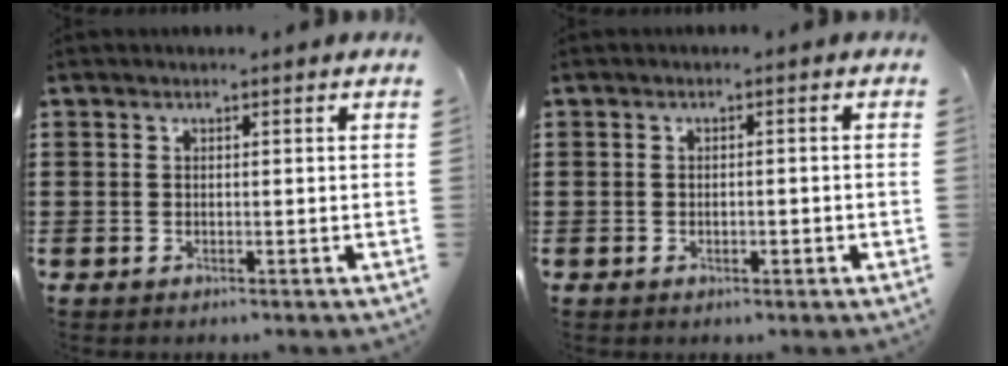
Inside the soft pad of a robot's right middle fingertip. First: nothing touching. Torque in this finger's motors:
{"motor_torque": [-0.06, 0.03, 0.00, -0.01]}